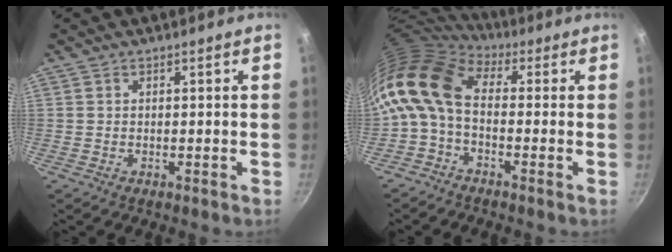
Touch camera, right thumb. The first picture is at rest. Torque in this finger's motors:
{"motor_torque": [1.46, 2.54, 1.38, -1.37, 0.35]}